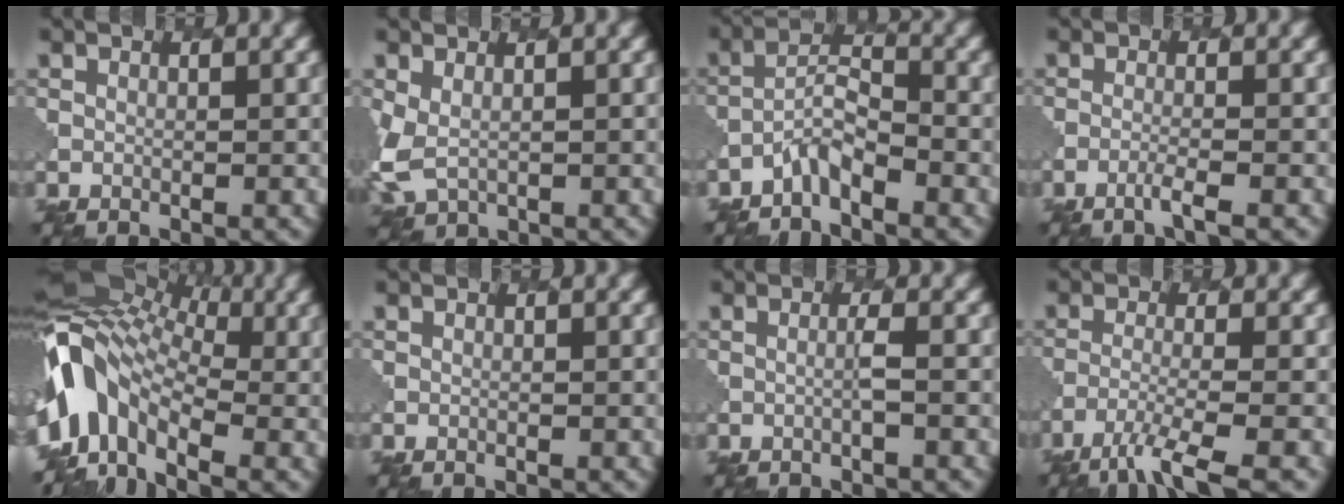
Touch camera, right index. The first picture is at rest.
{"total": 3.2, "force": [0.2, 2.3, 2.1], "torque": [-0.065, -0.012, 0.005]}
{"total": 2.5, "force": [-2.1, 0.6, 1.2], "torque": [-0.028, 0.007, -0.048]}
{"total": 1.5, "force": [-1.0, 0.1, 1.1], "torque": [-0.014, 0.002, -0.030]}
{"total": 9.7, "force": [-1.9, 6.5, 7.0], "torque": [-0.133, 0.007, -0.055]}
{"total": 0.0}
{"total": 0.8, "force": [-0.1, 0.0, 0.8], "torque": [-0.012, 0.003, -0.009]}
{"total": 4.8, "force": [-3.2, 0.8, 3.5], "torque": [-0.060, -0.009, -0.065]}